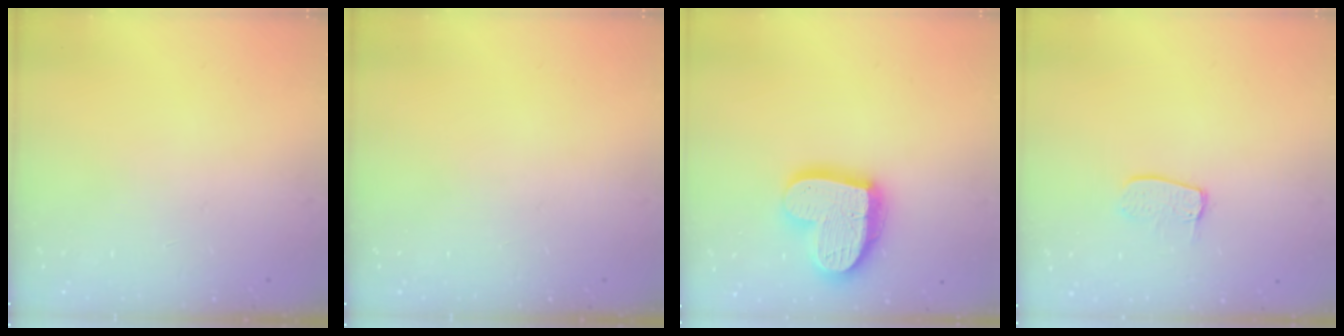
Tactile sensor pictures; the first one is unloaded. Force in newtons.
{"total": 0.0}
{"total": 18.0, "press": 17.9, "slide": 1.3}
{"total": 6.9, "press": 6.9, "slide": 0.2}